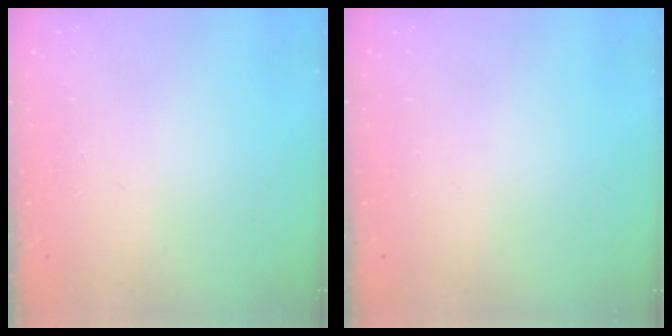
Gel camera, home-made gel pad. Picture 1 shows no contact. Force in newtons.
{"total": 0.0}